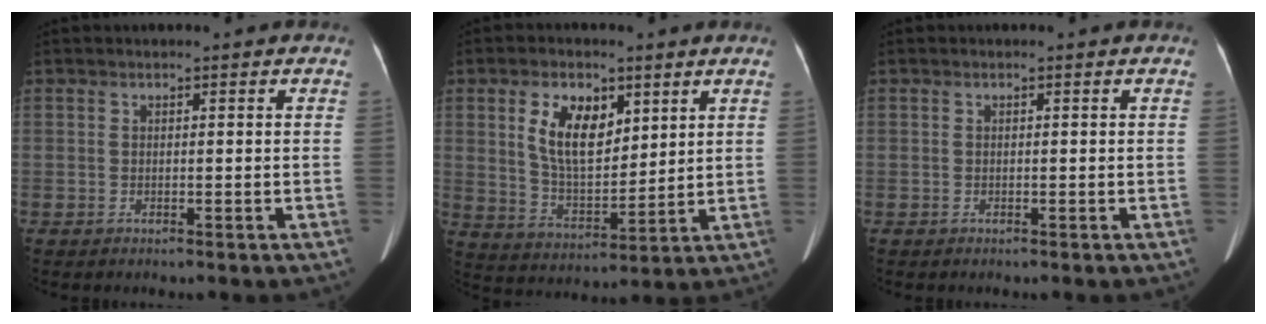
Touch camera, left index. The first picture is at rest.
{"total": 9.5, "force": [3.9, 4.9, 7.2], "torque": [-0.136, 0.004, 0.080]}
{"total": 0.0}